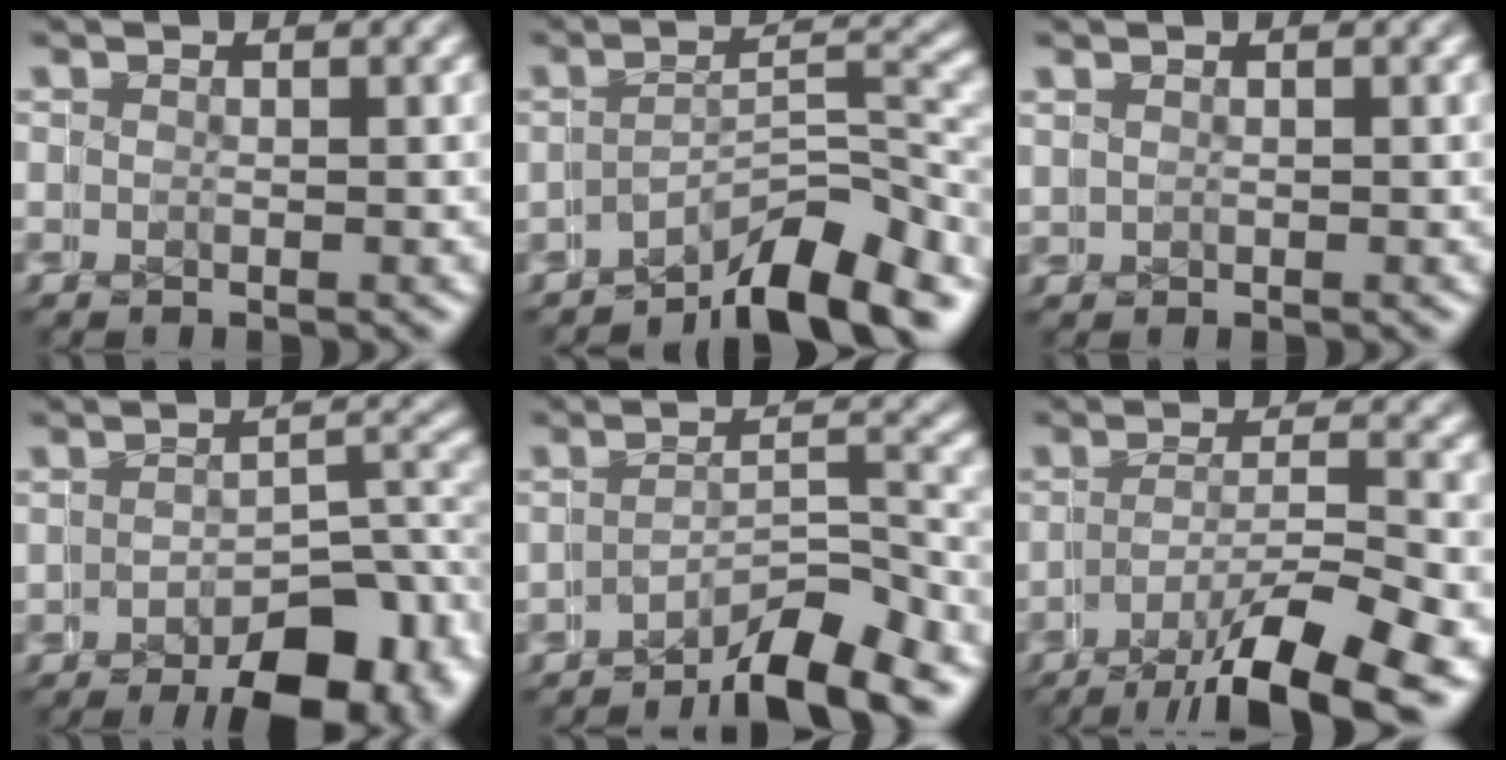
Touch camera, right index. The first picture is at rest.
{"total": 7.9, "force": [-6.5, 1.3, 4.3], "torque": [-0.020, 0.005, -0.094]}
{"total": 0.6, "force": [0.4, 0.0, -0.5], "torque": [0.011, 0.004, 0.004]}
{"total": 6.5, "force": [-4.4, 2.2, 4.2], "torque": [-0.016, 0.006, -0.067]}
{"total": 5.9, "force": [-5.5, 0.6, 2.2], "torque": [0.004, 0.010, -0.087]}
{"total": 7.9, "force": [-5.8, 1.7, 5.2], "torque": [-0.054, -0.005, -0.080]}